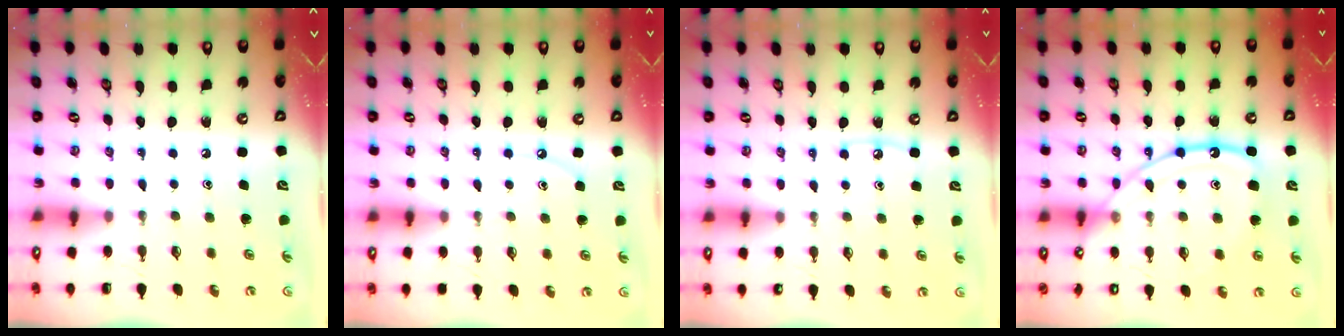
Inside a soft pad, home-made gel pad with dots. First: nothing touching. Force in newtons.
{"total": 4.6, "press": 4.5, "slide": 0.6}
{"total": 3.7, "press": 3.7, "slide": 0.5}
{"total": 14.3, "press": 14.2, "slide": 1.3}